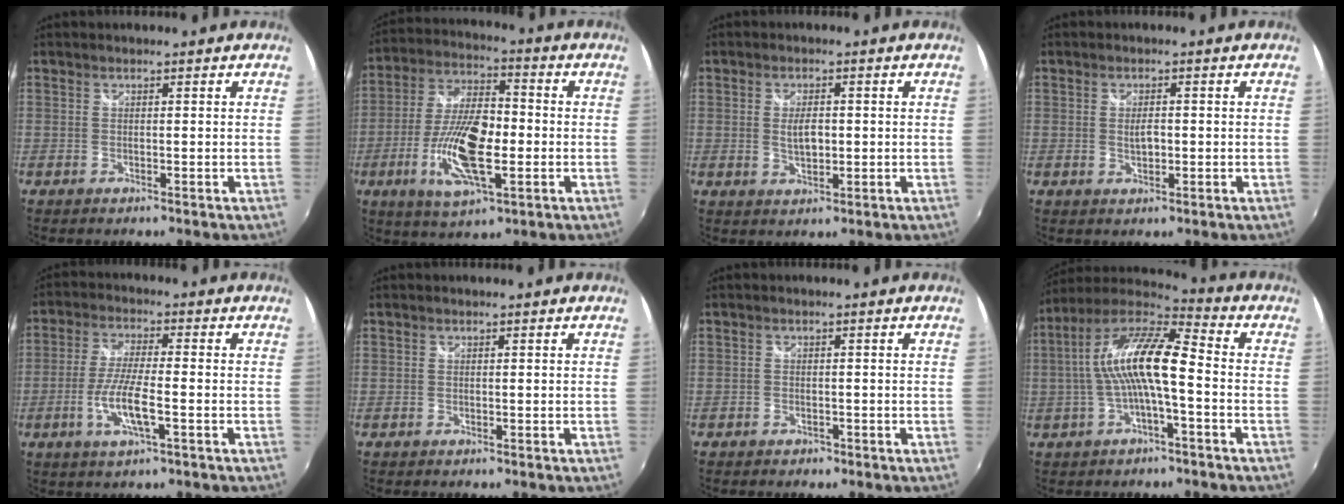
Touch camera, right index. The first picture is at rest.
{"total": 15.4, "force": [-4.0, 5.8, 13.7], "torque": [-0.281, -0.007, -0.073]}
{"total": 3.9, "force": [0.0, 2.0, 3.3], "torque": [-0.057, -0.002, 0.001]}
{"total": 2.5, "force": [-0.1, 1.4, 2.1], "torque": [-0.034, 0.000, -0.002]}
{"total": 8.0, "force": [-2.7, 1.4, 7.4], "torque": [-0.152, -0.008, -0.053]}
{"total": 0.0}
{"total": 1.6, "force": [-1.2, 1.1, 0.4], "torque": [-0.010, 0.000, -0.016]}
{"total": 13.4, "force": [-1.1, 3.0, 13.1], "torque": [-0.246, 0.017, -0.024]}